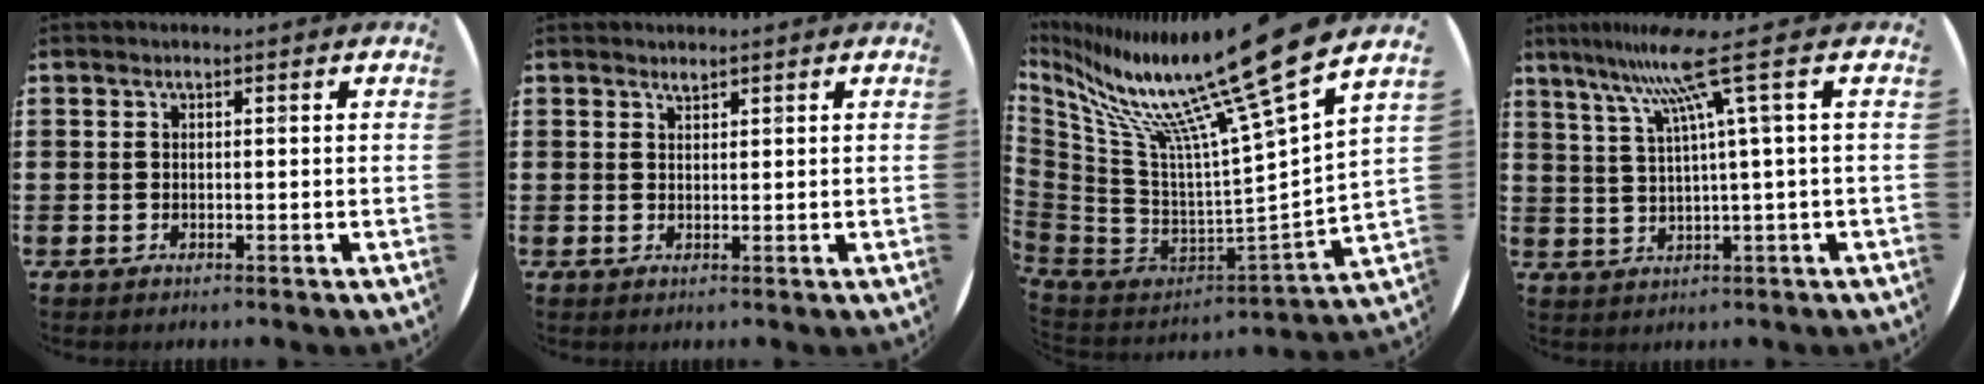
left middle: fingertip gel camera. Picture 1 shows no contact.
{"total": 0.9, "force": [0.9, 0.1, -0.1], "torque": [0.001, 0.001, 0.017]}
{"total": 17.9, "force": [14.1, 0.4, 11.1], "torque": [-0.235, -0.122, 0.222]}
{"total": 10.1, "force": [4.2, 0.2, 9.1], "torque": [-0.179, 0.003, 0.065]}